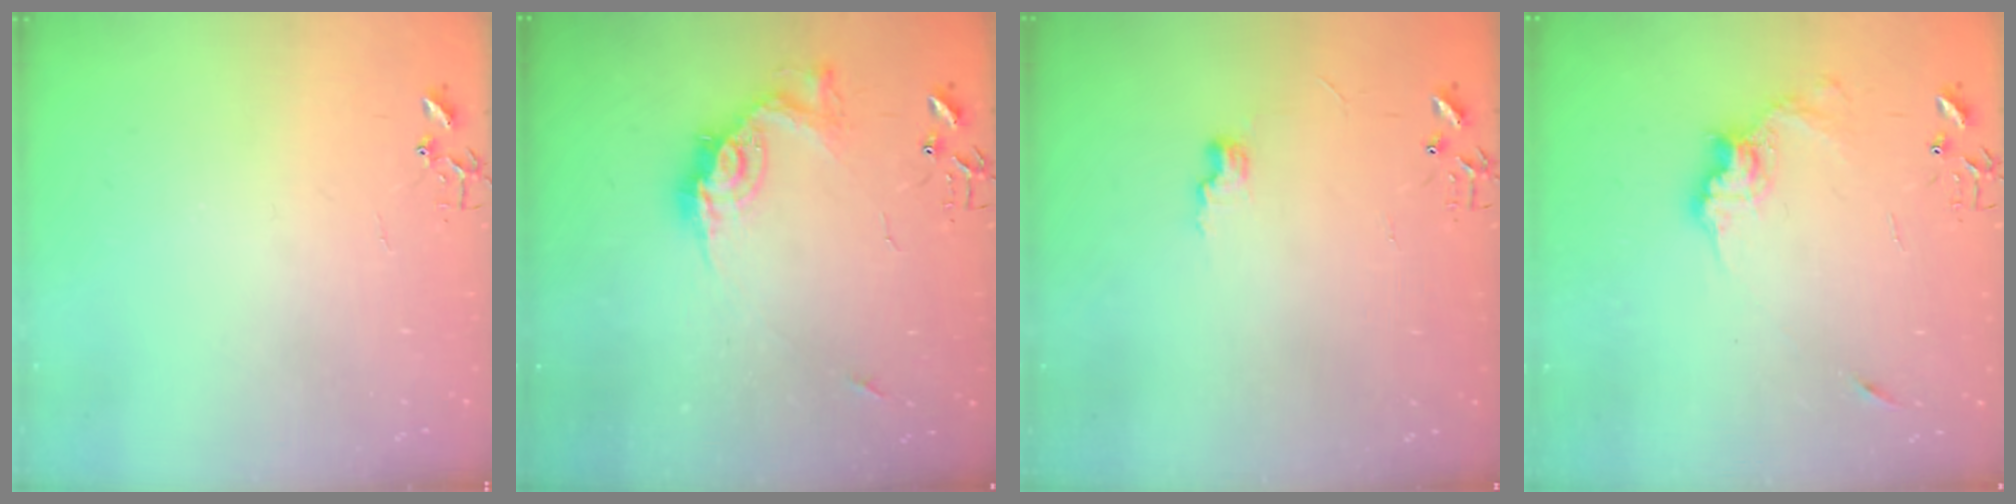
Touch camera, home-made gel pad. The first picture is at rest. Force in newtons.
{"total": 14.2, "press": 14.2, "slide": 1.3}
{"total": 7.0, "press": 7.0, "slide": 0.6}
{"total": 11.5, "press": 11.5, "slide": 0.8}